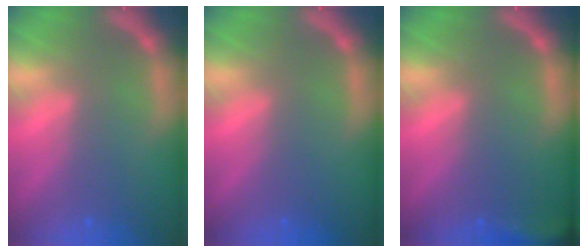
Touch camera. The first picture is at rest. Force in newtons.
{"total": 0.0}
{"total": 5.0}